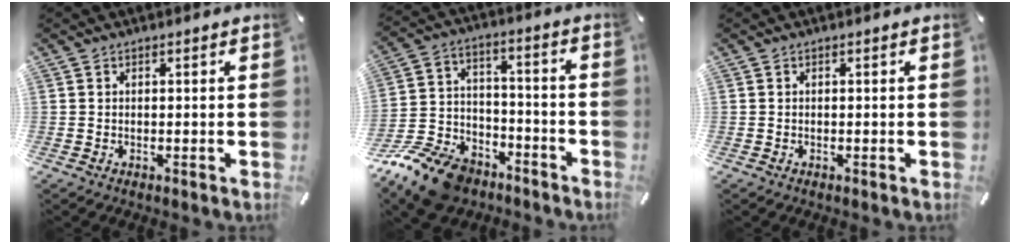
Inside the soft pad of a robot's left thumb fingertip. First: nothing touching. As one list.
[{"total": 15.1, "force": [-10.6, 8.8, 6.1], "torque": [-0.113, 0.069, -0.182]}, {"total": 0.0}]